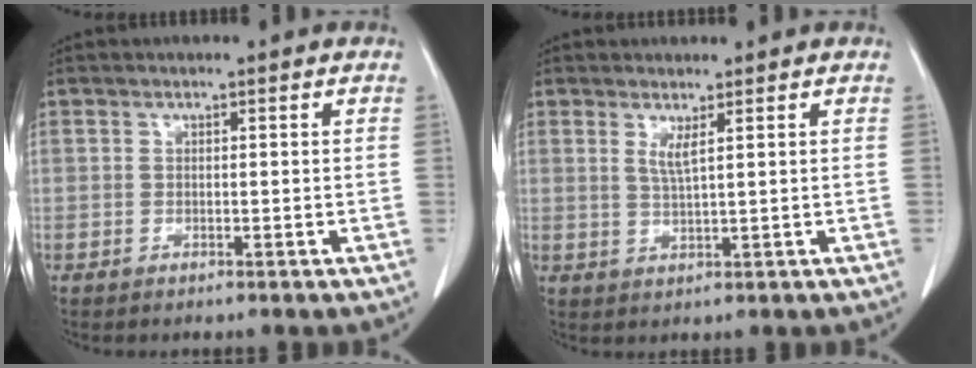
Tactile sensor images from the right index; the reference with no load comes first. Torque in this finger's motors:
{"motor_torque": [0.29, 0.30, 0.05, 0.04]}